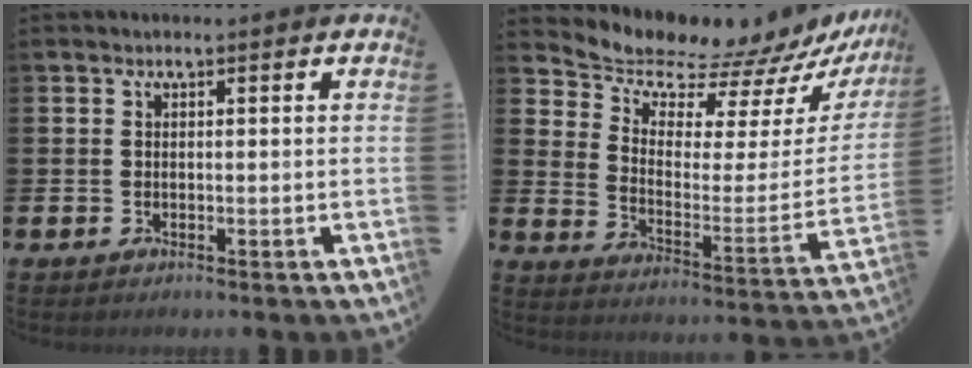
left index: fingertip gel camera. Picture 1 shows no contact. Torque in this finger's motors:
{"motor_torque": [-0.17, -0.23, 0.32, 0.01]}